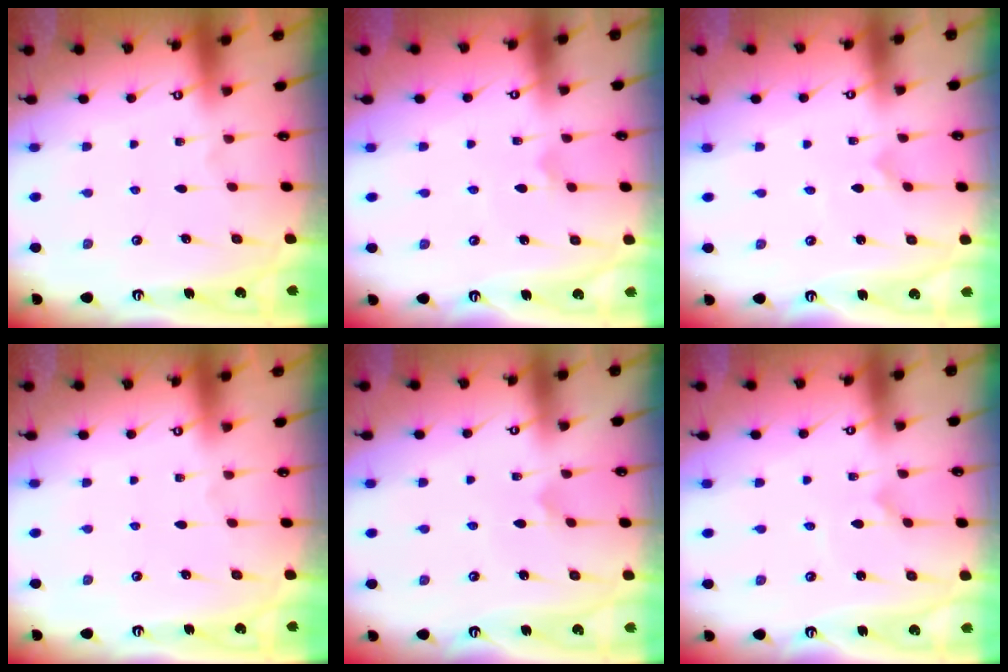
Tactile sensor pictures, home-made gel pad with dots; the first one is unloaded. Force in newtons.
{"total": 3.4, "press": 3.4, "slide": 0.2}
{"total": 0.0}
{"total": 0.0}
{"total": 3.5, "press": 3.5, "slide": 0.1}
{"total": 0.9, "press": 0.9, "slide": 0.1}